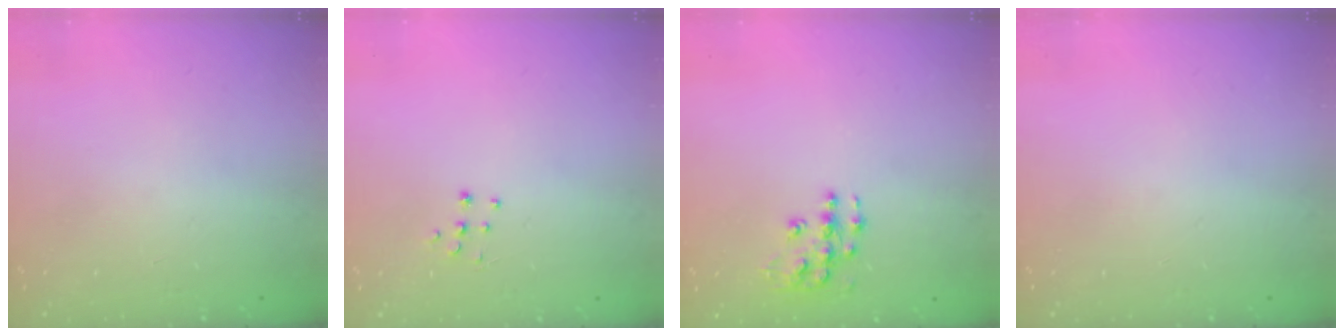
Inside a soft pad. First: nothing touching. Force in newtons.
{"total": 3.7, "press": 3.7, "slide": 0.2}
{"total": 8.9, "press": 8.8, "slide": 0.6}
{"total": 0.0}